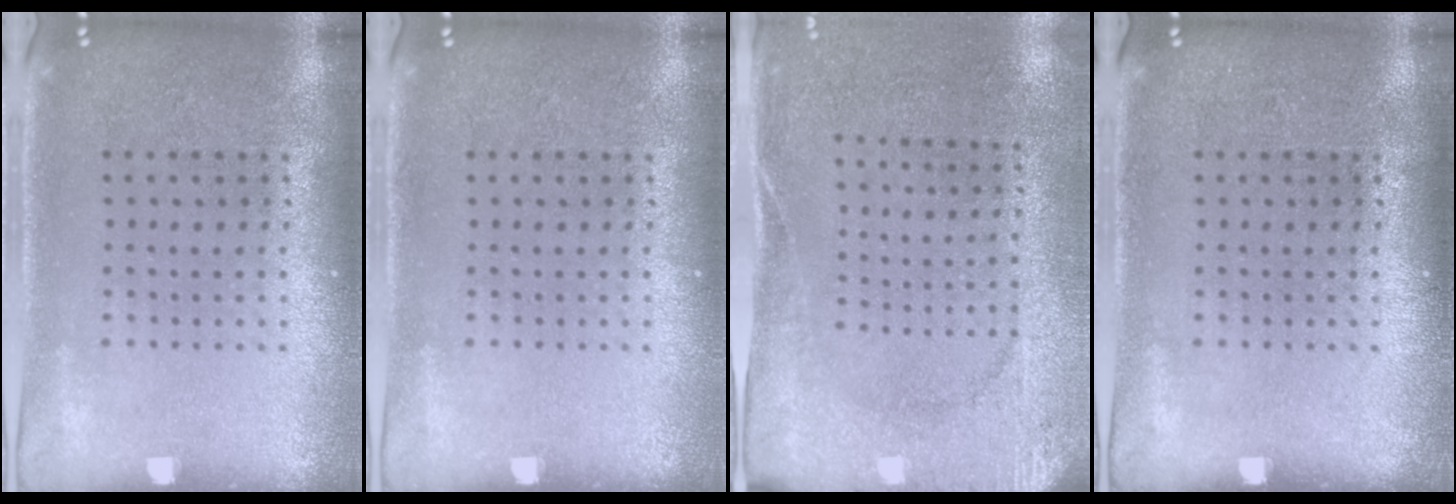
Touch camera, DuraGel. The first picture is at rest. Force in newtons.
{"total": 0.0}
{"total": 2.7, "press": 2.2, "slide": 1.7}
{"total": 0.0}